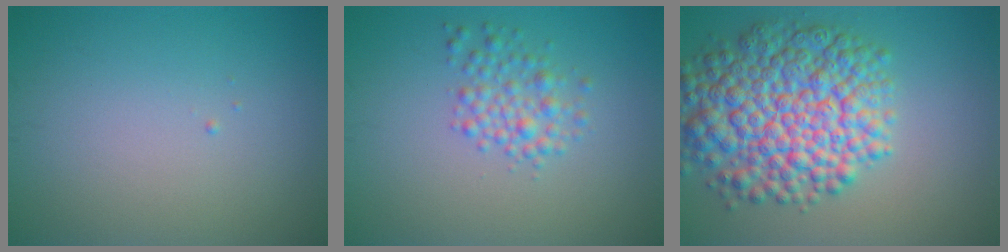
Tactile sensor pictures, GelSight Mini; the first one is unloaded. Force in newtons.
{"total": 2.6, "press": 2.6, "slide": 0.1}
{"total": 10.4, "press": 10.3, "slide": 0.3}